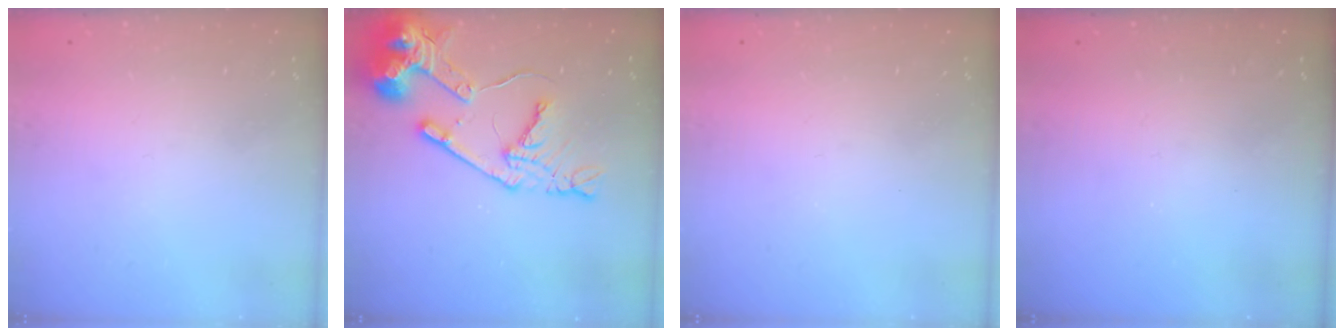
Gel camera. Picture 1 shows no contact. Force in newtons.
{"total": 16.8, "press": 16.7, "slide": 1.7}
{"total": 0.0}
{"total": 0.0}